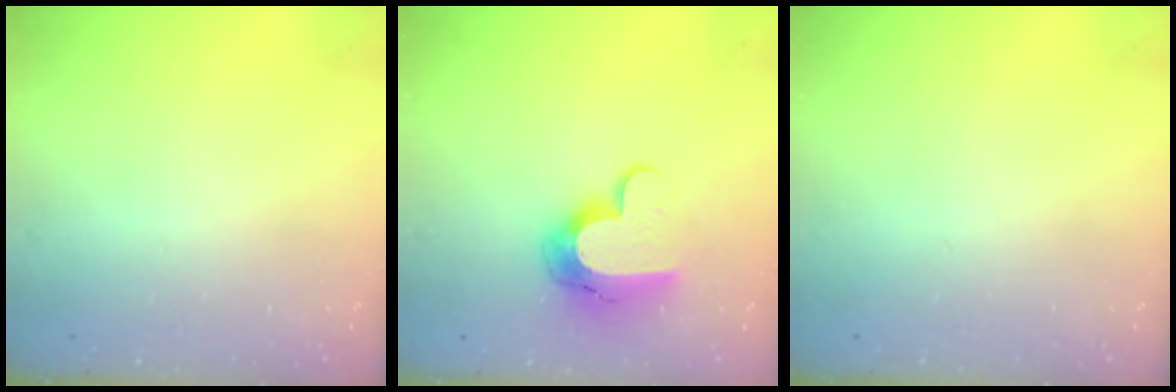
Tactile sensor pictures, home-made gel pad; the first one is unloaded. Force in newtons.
{"total": 11.9, "press": 11.9, "slide": 0.6}
{"total": 0.0}